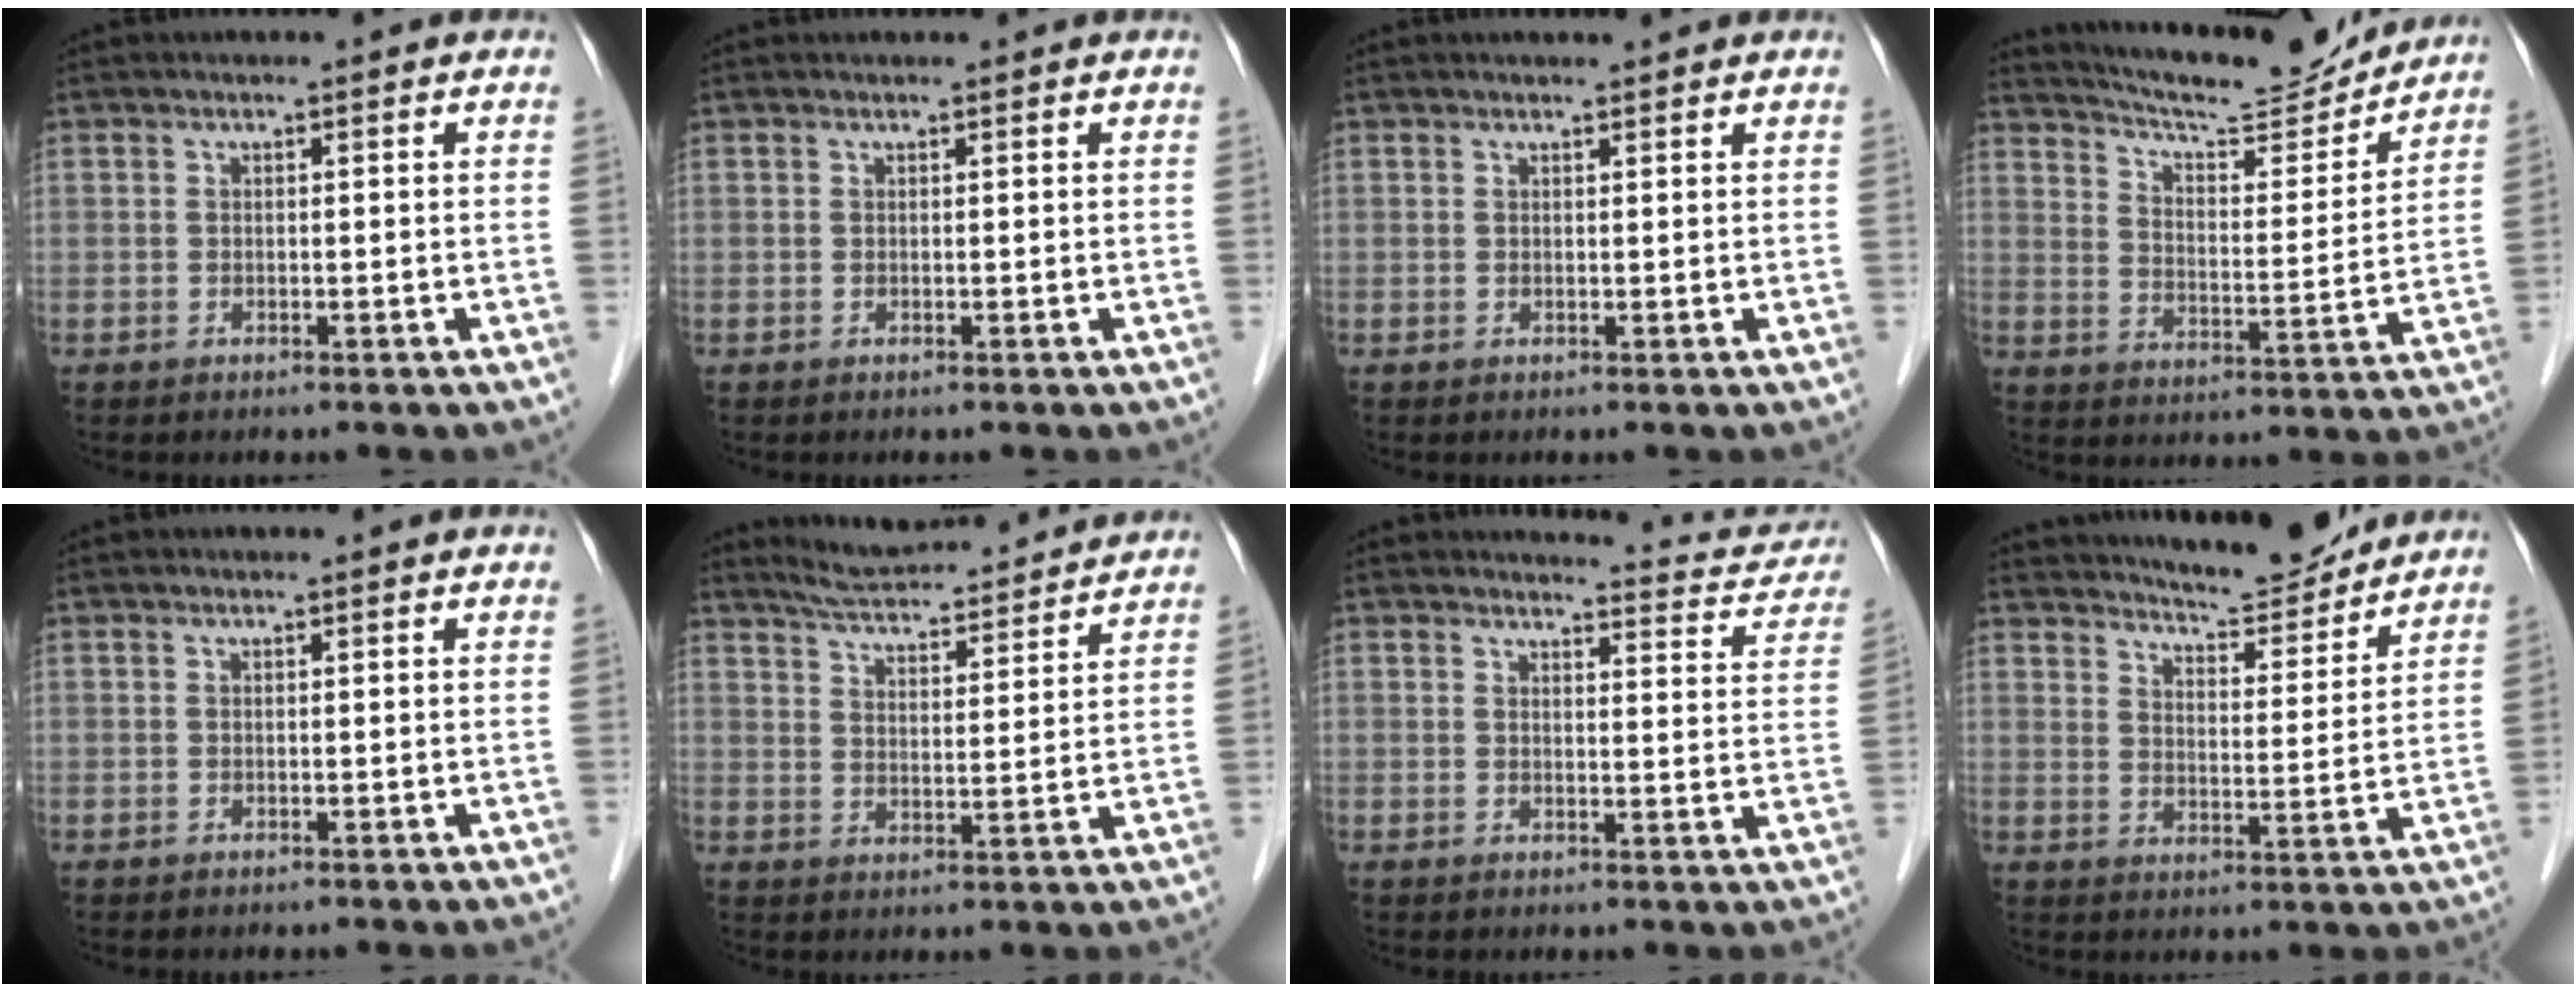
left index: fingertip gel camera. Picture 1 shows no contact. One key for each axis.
{"total": 0.7, "fx": 0.7, "fy": 0.1, "fz": 0.0, "tx": -0.006, "ty": 0.012, "tz": 0.013}
{"total": 1.7, "fx": 1.6, "fy": 0.1, "fz": 0.4, "tx": -0.008, "ty": 0.007, "tz": 0.024}
{"total": 16.2, "fx": 15.4, "fy": 1.7, "fz": 4.9, "tx": -0.085, "ty": -0.009, "tz": 0.226}
{"total": 0.0}
{"total": 14.6, "fx": 13.8, "fy": 1.8, "fz": 4.4, "tx": -0.069, "ty": 0.016, "tz": 0.197}
{"total": 8.1, "fx": 8.0, "fy": 1.2, "fz": 0.3, "tx": 0.009, "ty": -0.025, "tz": 0.075}
{"total": 10.8, "fx": 10.4, "fy": 1.3, "fz": 2.9, "tx": -0.045, "ty": -0.005, "tz": 0.150}